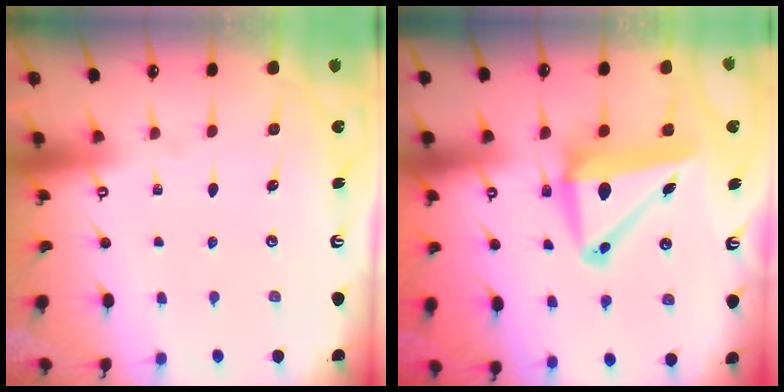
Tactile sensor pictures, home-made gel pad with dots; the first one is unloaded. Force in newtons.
{"total": 10.8, "press": 10.5, "slide": 2.3}